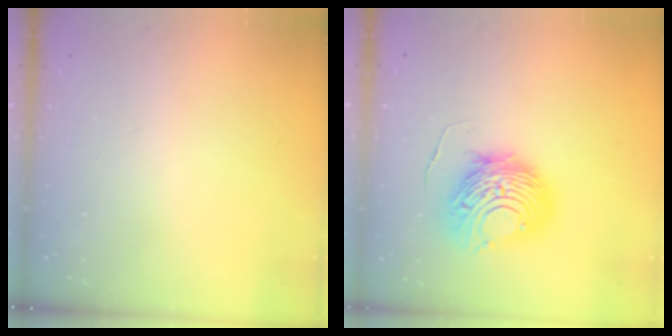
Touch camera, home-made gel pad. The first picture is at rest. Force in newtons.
{"total": 11.8, "press": 11.7, "slide": 1.0}